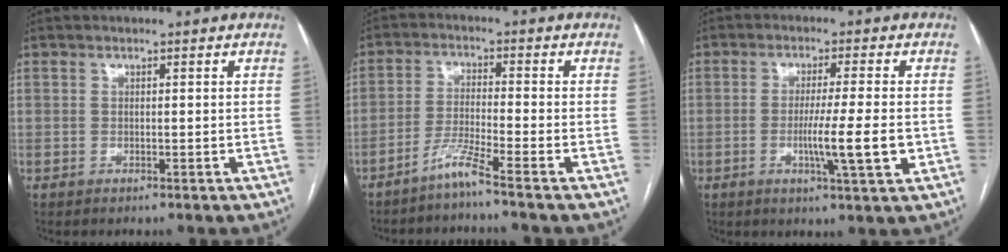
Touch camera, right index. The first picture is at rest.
{"total": 4.5, "force": [-3.6, -1.6, 2.2], "torque": [-0.050, -0.018, -0.078]}
{"total": 7.7, "force": [-1.6, -0.5, 7.5], "torque": [-0.125, -0.015, -0.028]}